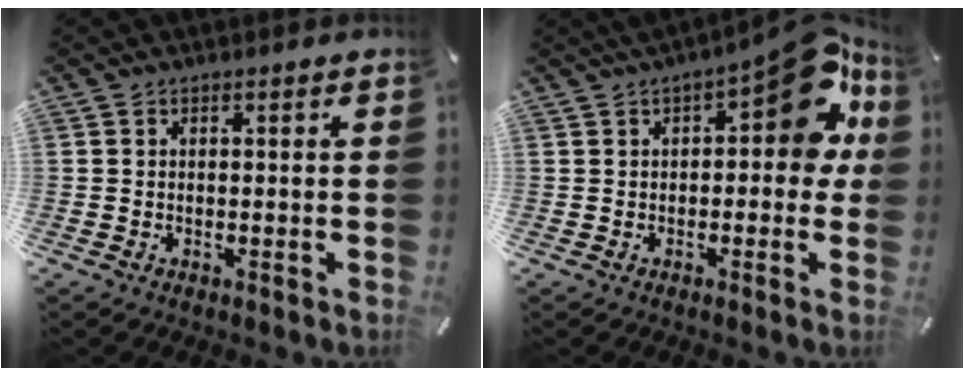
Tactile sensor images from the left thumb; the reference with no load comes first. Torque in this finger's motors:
{"motor_torque": [1.93, 2.07, 1.12, -0.97, 0.21]}